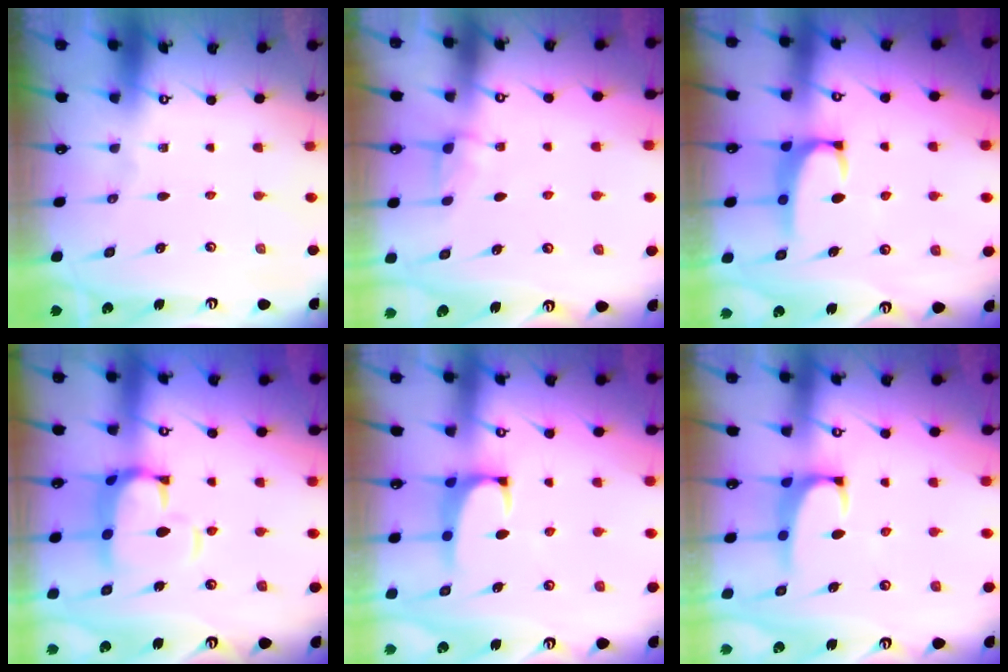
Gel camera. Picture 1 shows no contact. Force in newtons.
{"total": 1.7, "press": 1.6, "slide": 0.7}
{"total": 2.4, "press": 2.3, "slide": 0.7}
{"total": 6.5, "press": 6.4, "slide": 1.2}
{"total": 1.3, "press": 1.0, "slide": 0.7}
{"total": 2.0, "press": 1.7, "slide": 1.0}